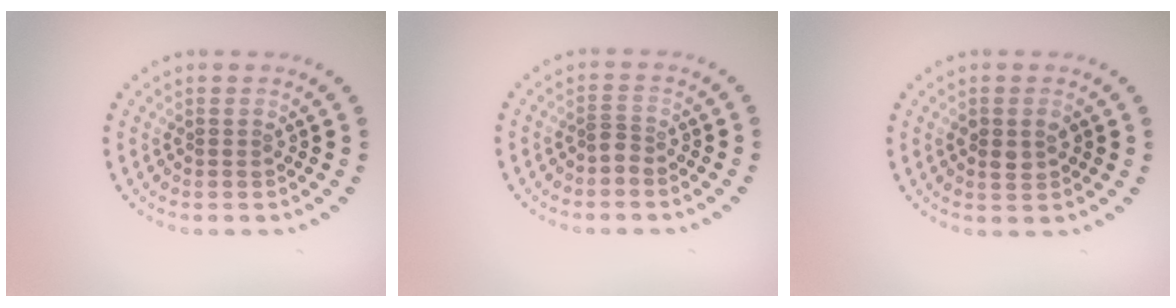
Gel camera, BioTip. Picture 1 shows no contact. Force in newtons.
{"total": 1.1, "press": 0.7, "slide": 0.8}
{"total": 1.6, "press": 1.6, "slide": 0.1}